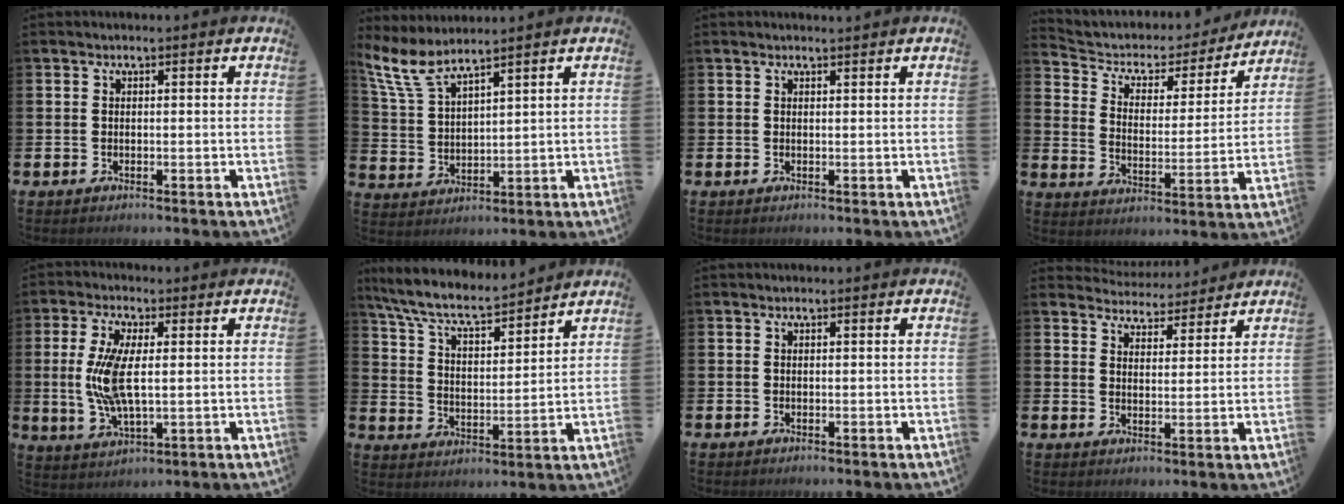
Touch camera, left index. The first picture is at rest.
{"total": 6.3, "force": [5.6, 1.0, 2.7], "torque": [-0.078, -0.019, 0.100]}
{"total": 0.6, "force": [0.6, -0.1, -0.1], "torque": [0.011, -0.005, 0.009]}
{"total": 4.9, "force": [4.2, 2.4, 0.9], "torque": [-0.048, -0.035, 0.062]}
{"total": 8.0, "force": [1.1, 3.2, 7.3], "torque": [-0.144, 0.000, 0.014]}
{"total": 7.9, "force": [7.4, 1.3, 2.5], "torque": [-0.083, -0.051, 0.128]}
{"total": 0.0}
{"total": 4.4, "force": [4.3, 0.9, -0.5], "torque": [-0.005, -0.031, 0.077]}